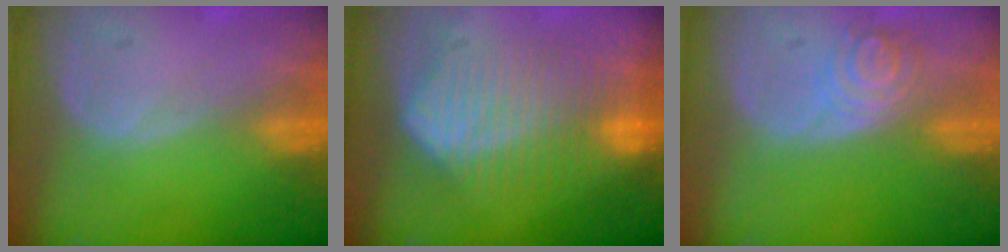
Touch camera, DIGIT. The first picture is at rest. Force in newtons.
{"total": 9.5, "press": 9.5, "slide": 0.7}
{"total": 4.2, "press": 4.2, "slide": 0.7}